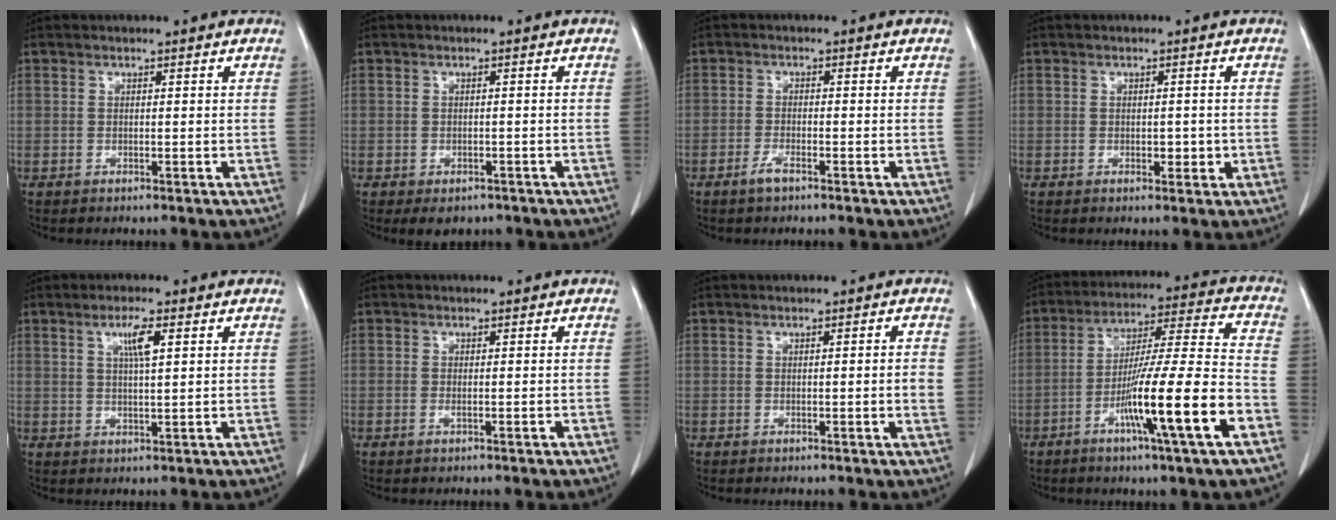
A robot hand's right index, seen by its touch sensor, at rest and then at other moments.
{"total": 3.5, "force": [-2.5, 2.0, 1.3], "torque": [-0.007, 0.000, -0.027]}
{"total": 2.2, "force": [-1.6, 0.3, 1.5], "torque": [-0.034, -0.002, -0.032]}
{"total": 2.0, "force": [-0.4, 1.2, 1.6], "torque": [-0.017, 0.001, -0.001]}
{"total": 3.9, "force": [1.5, 0.2, 3.5], "torque": [-0.062, -0.001, 0.026]}
{"total": 1.2, "force": [-0.4, 0.2, 1.1], "torque": [-0.021, -0.003, -0.003]}
{"total": 1.9, "force": [0.0, 0.1, 1.9], "torque": [-0.026, 0.000, 0.000]}
{"total": 17.3, "force": [-7.1, -0.5, 15.7], "torque": [-0.271, -0.011, -0.119]}